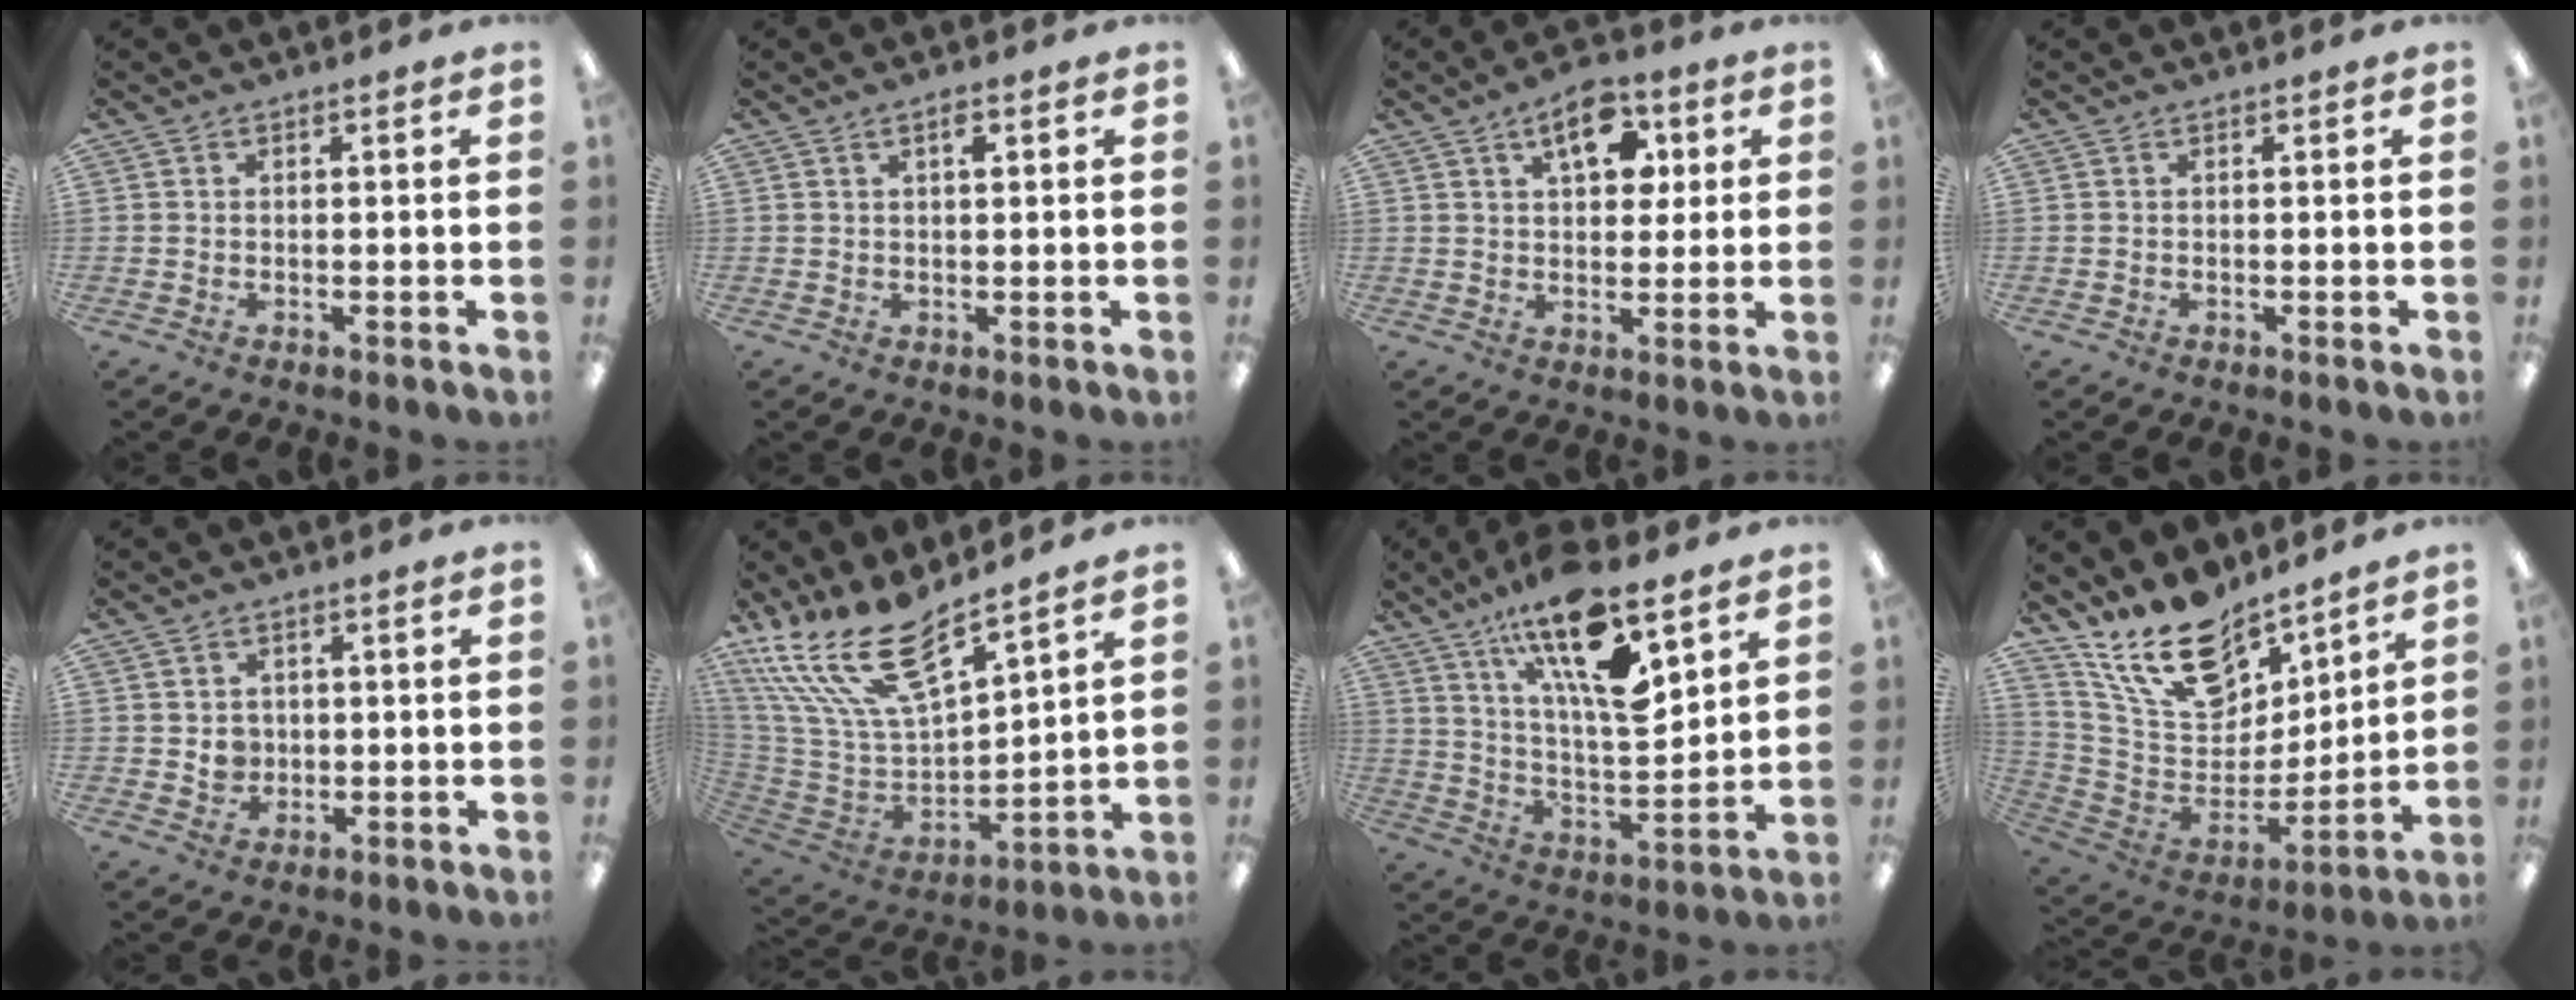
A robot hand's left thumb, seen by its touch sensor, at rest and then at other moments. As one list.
[{"total": 1.8, "force": [1.0, 0.5, 1.4], "torque": [-0.022, 0.000, 0.015]}, {"total": 10.3, "force": [4.6, 5.8, 7.1], "torque": [-0.091, -0.008, 0.075]}, {"total": 0.0}, {"total": 3.5, "force": [0.5, 3.3, 1.0], "torque": [-0.010, 0.000, 0.006]}, {"total": 20.9, "force": [15.5, 7.2, 12.1], "torque": [-0.267, -0.108, 0.277]}, {"total": 20.4, "force": [12.6, 6.3, 14.7], "torque": [-0.245, -0.067, 0.207]}, {"total": 18.5, "force": [14.2, 8.6, 8.2], "torque": [-0.166, -0.087, 0.258]}]